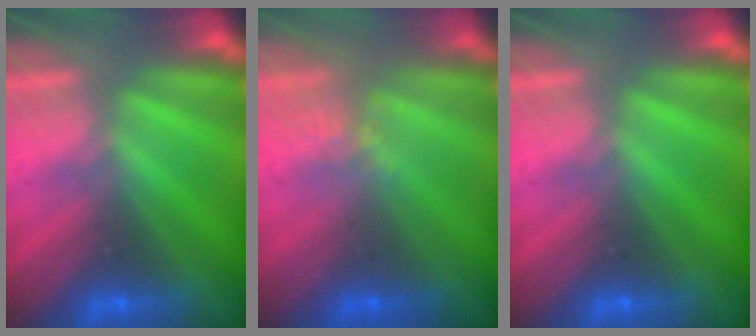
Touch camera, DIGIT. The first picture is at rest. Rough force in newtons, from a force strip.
{"total": 1.1}
{"total": 0.0}